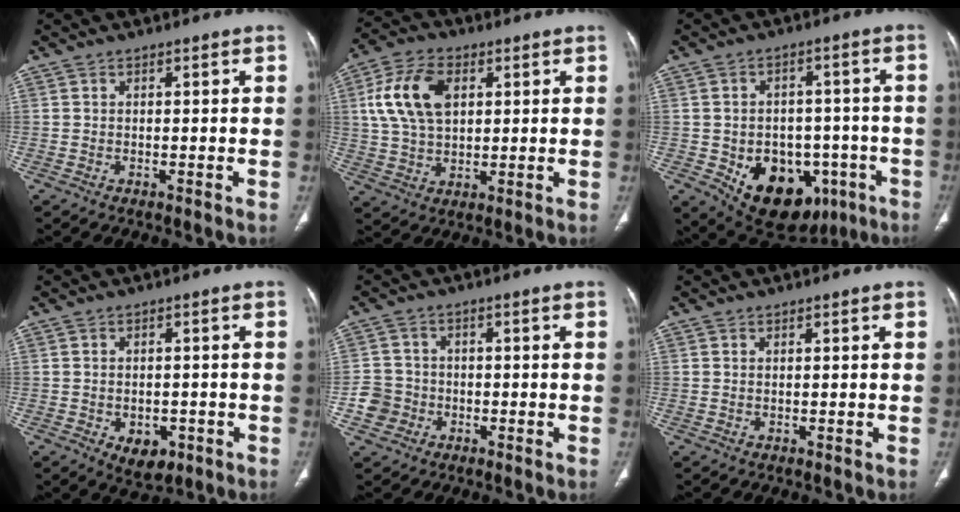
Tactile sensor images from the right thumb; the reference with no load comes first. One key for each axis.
{"total": 12.8, "fx": 3.4, "fy": 8.1, "fz": 9.3, "tx": -0.172, "ty": 0.006, "tz": 0.064}
{"total": 17.8, "fx": -6.4, "fy": 12.4, "fz": 11.0, "tx": -0.133, "ty": 0.024, "tz": -0.070}
{"total": 5.6, "fx": -2.1, "fy": 3.7, "fz": 3.6, "tx": -0.037, "ty": 0.007, "tz": -0.016}
{"total": 4.8, "fx": -1.6, "fy": 4.5, "fz": 0.7, "tx": 0.006, "ty": 0.018, "tz": -0.033}
{"total": 0.0}